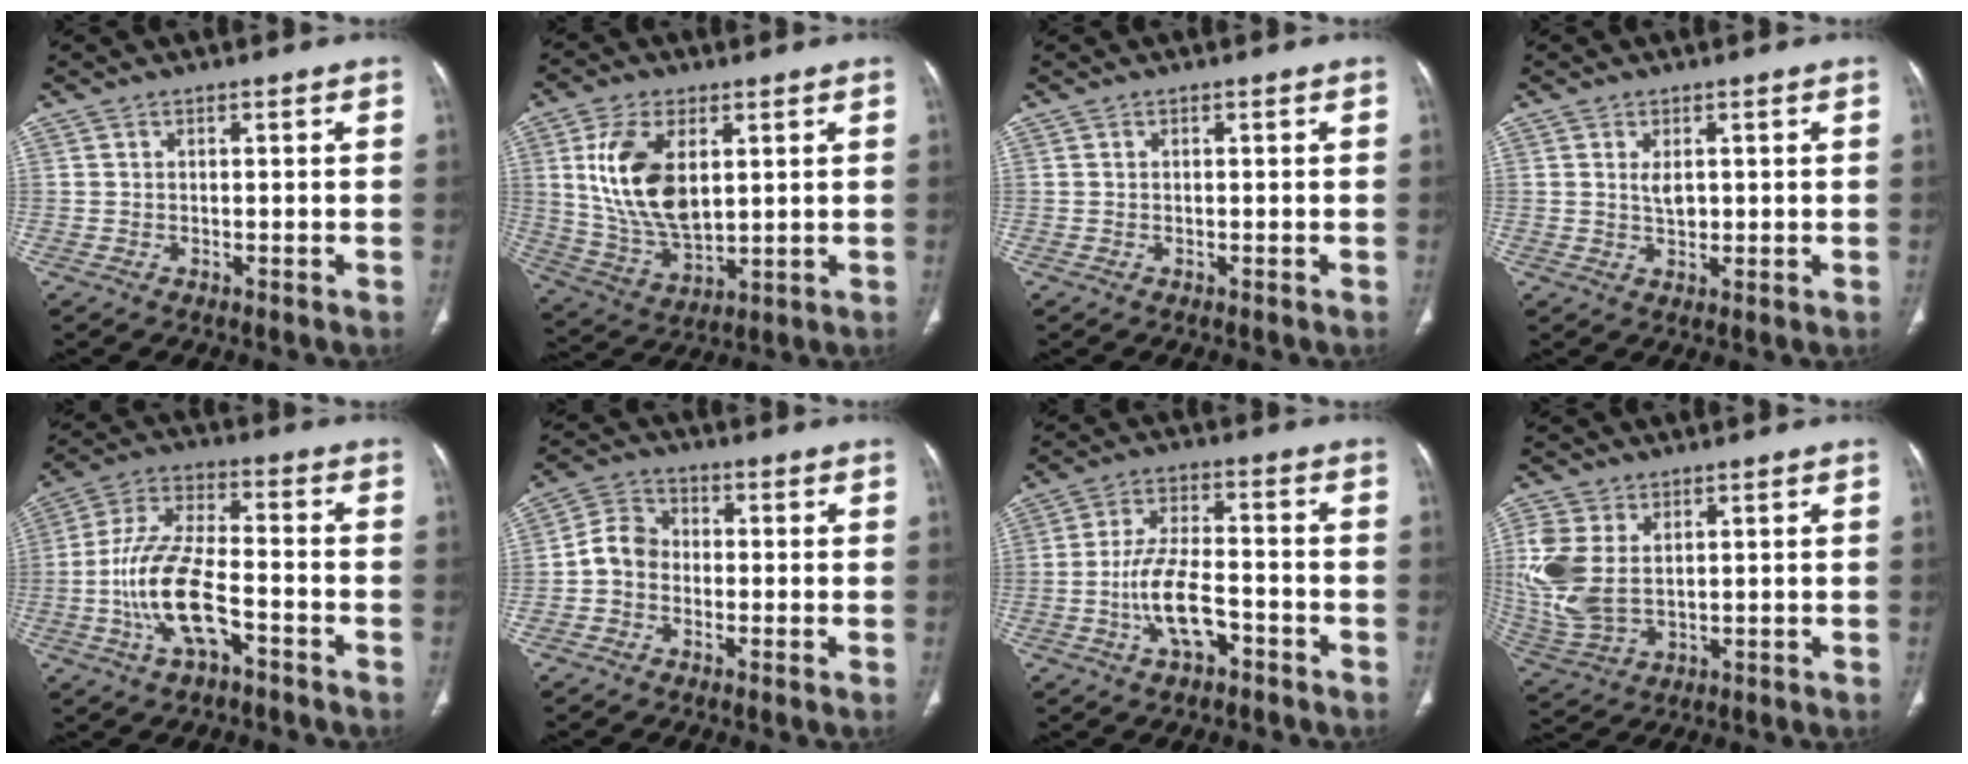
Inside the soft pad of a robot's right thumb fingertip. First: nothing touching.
{"total": 14.8, "force": [3.7, 8.1, 11.8], "torque": [-0.222, -0.018, 0.082]}
{"total": 0.0}
{"total": 2.7, "force": [0.7, 1.5, 2.1], "torque": [-0.031, -0.007, 0.015]}
{"total": 13.8, "force": [-5.0, 6.0, 11.4], "torque": [-0.230, 0.038, -0.091]}
{"total": 6.0, "force": [-1.2, 5.0, 3.1], "torque": [-0.040, 0.023, -0.036]}
{"total": 9.7, "force": [-3.9, 4.5, 7.6], "torque": [-0.146, 0.032, -0.070]}
{"total": 11.6, "force": [2.5, 7.5, 8.4], "torque": [-0.201, -0.005, 0.062]}